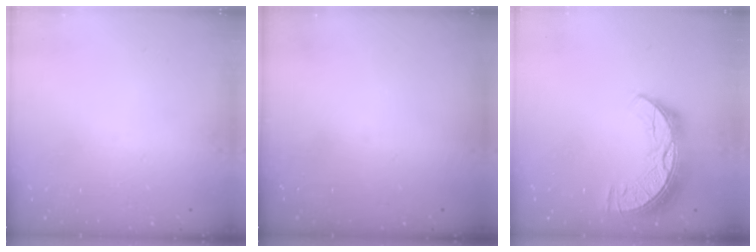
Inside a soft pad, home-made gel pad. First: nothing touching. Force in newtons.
{"total": 0.0}
{"total": 13.4, "press": 13.3, "slide": 0.9}